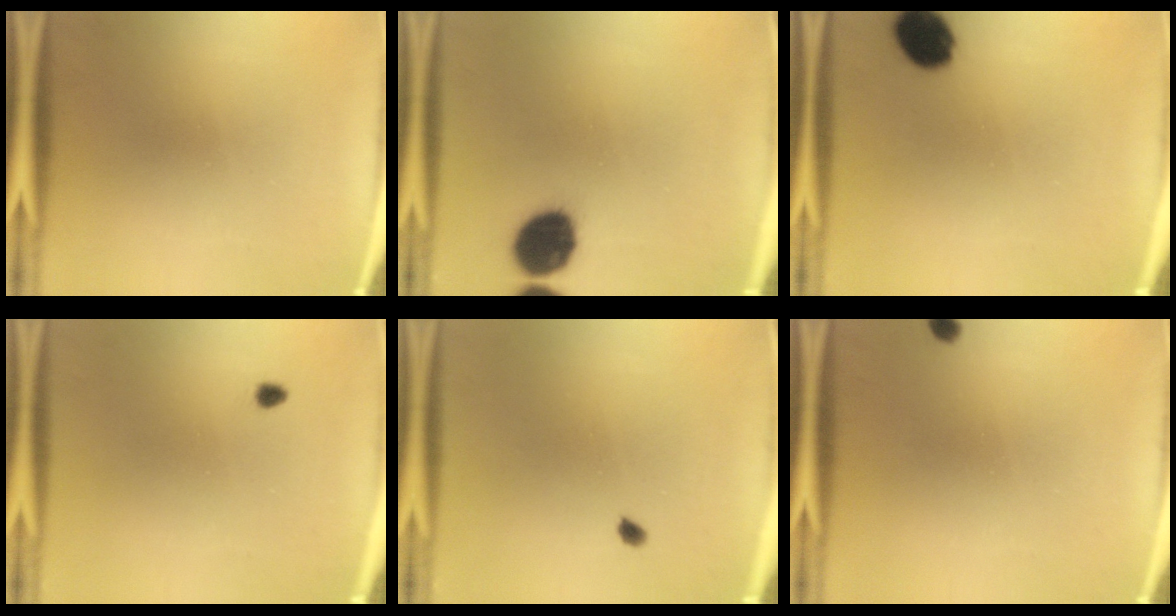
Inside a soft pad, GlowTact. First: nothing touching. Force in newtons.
{"total": 12.9}
{"total": 9.3}
{"total": 1.0}
{"total": 1.1}
{"total": 1.3}